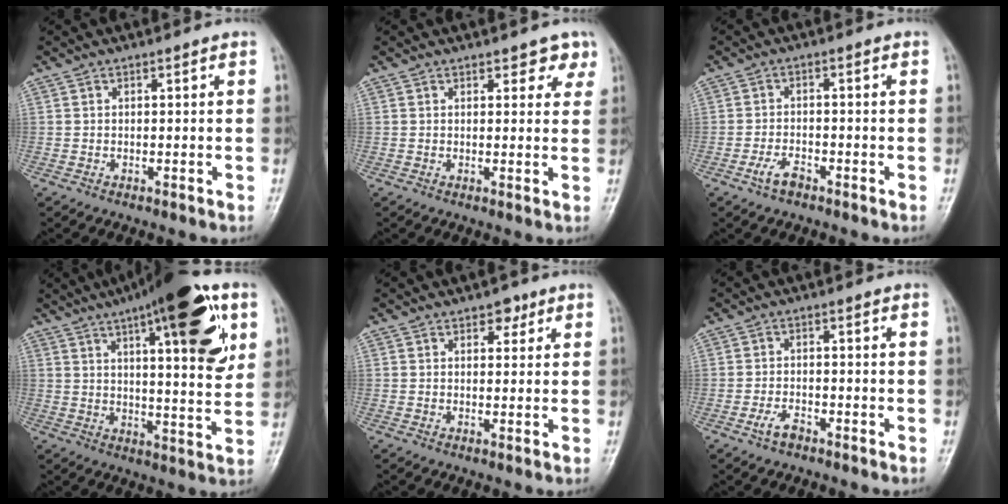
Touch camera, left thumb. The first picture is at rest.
{"total": 3.2, "force": [2.1, 1.9, 1.4], "torque": [0.013, -0.008, 0.022]}
{"total": 3.5, "force": [-2.3, 1.6, 2.1], "torque": [-0.046, 0.018, -0.044]}
{"total": 20.7, "force": [8.9, 5.9, 17.7], "torque": [-0.225, -0.019, 0.123]}
{"total": 2.6, "force": [1.5, 1.6, 1.4], "torque": [-0.001, -0.005, 0.017]}
{"total": 3.0, "force": [-2.0, 1.3, 1.8], "torque": [-0.040, 0.016, -0.038]}